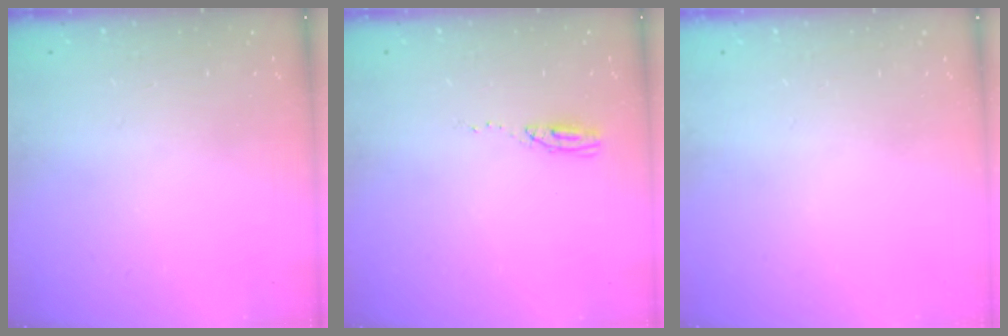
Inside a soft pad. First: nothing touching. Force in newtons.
{"total": 4.0, "press": 3.9, "slide": 1.2}
{"total": 0.0}